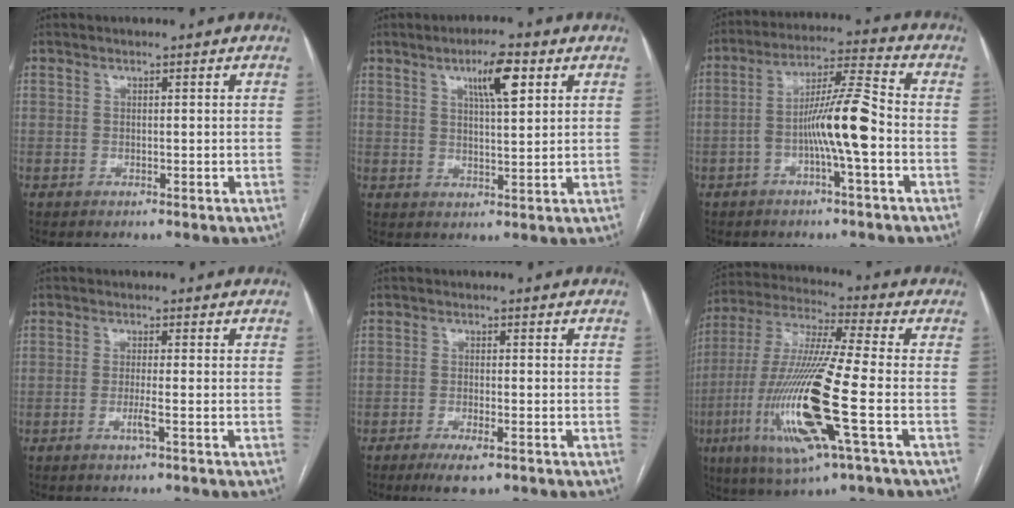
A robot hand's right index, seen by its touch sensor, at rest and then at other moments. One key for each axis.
{"total": 6.5, "fx": 3.1, "fy": 1.1, "fz": 5.6, "tx": -0.097, "ty": 0.006, "tz": 0.052}
{"total": 10.1, "fx": -2.6, "fy": 0.3, "fz": 9.8, "tx": -0.180, "ty": 0.018, "tz": -0.049}
{"total": 2.1, "fx": -0.9, "fy": -0.3, "fz": 1.9, "tx": -0.039, "ty": -0.004, "tz": -0.018}
{"total": 4.5, "fx": -2.8, "fy": 1.0, "fz": 3.4, "tx": -0.065, "ty": -0.008, "tz": -0.043}
{"total": 19.5, "fx": -5.5, "fy": 0.9, "fz": 18.7, "tx": -0.403, "ty": -0.021, "tz": -0.106}